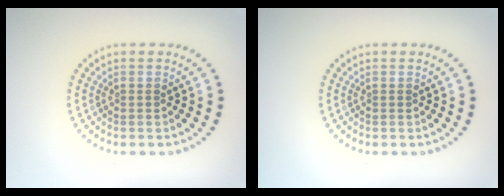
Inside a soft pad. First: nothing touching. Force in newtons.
{"total": 0.0}